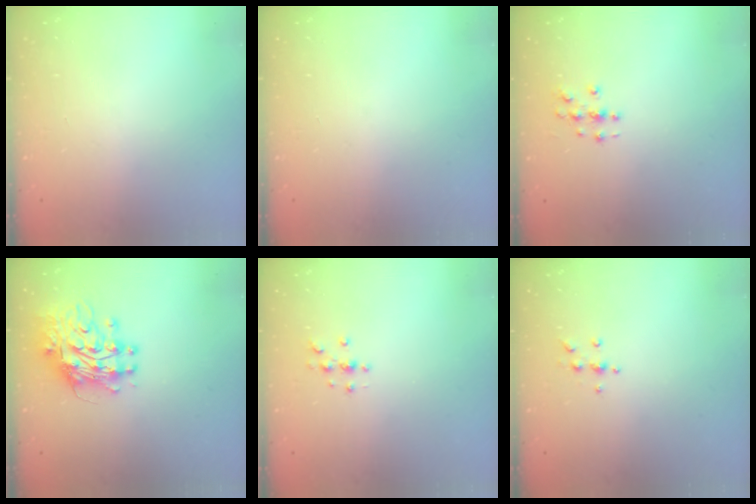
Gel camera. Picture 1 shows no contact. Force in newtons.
{"total": 0.0}
{"total": 2.8, "press": 2.8, "slide": 0.3}
{"total": 12.0, "press": 11.9, "slide": 1.1}
{"total": 3.0, "press": 3.0, "slide": 0.4}
{"total": 5.7, "press": 5.7, "slide": 0.5}